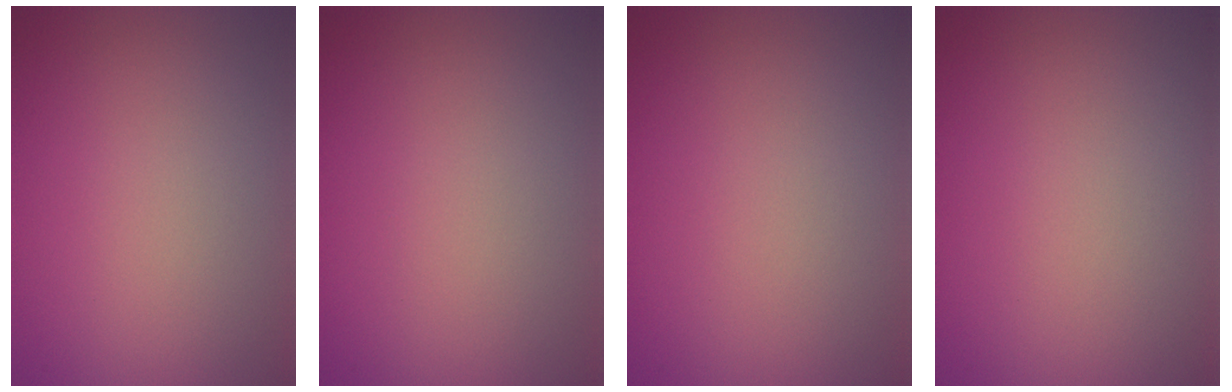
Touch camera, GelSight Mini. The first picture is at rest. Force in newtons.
{"total": 0.0}
{"total": 0.0}
{"total": 0.0}